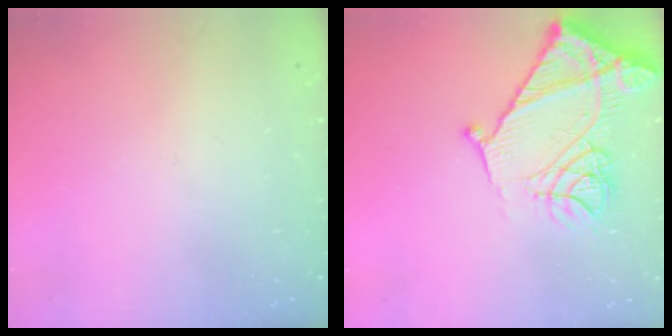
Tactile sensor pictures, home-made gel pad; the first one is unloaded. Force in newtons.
{"total": 19.3, "press": 19.2, "slide": 2.1}